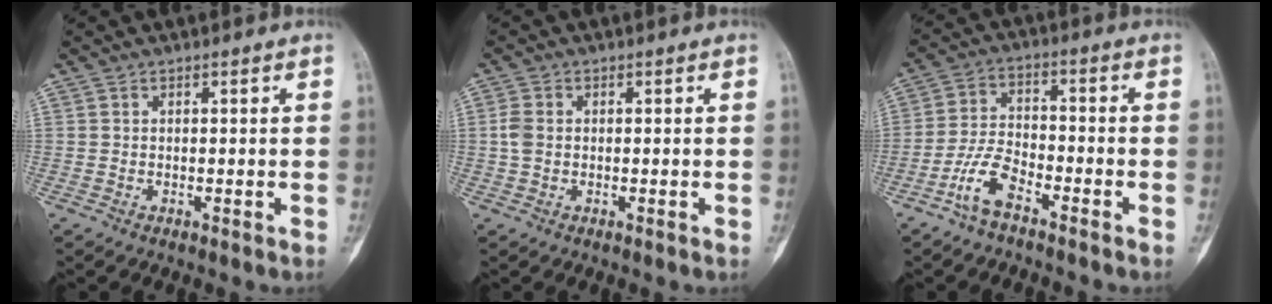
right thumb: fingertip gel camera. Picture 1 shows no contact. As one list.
[{"total": 2.5, "force": [0.0, 1.8, 1.7], "torque": [-0.044, 0.005, -0.002]}, {"total": 7.0, "force": [-4.5, 2.9, 4.5], "torque": [-0.095, 0.029, -0.095]}]